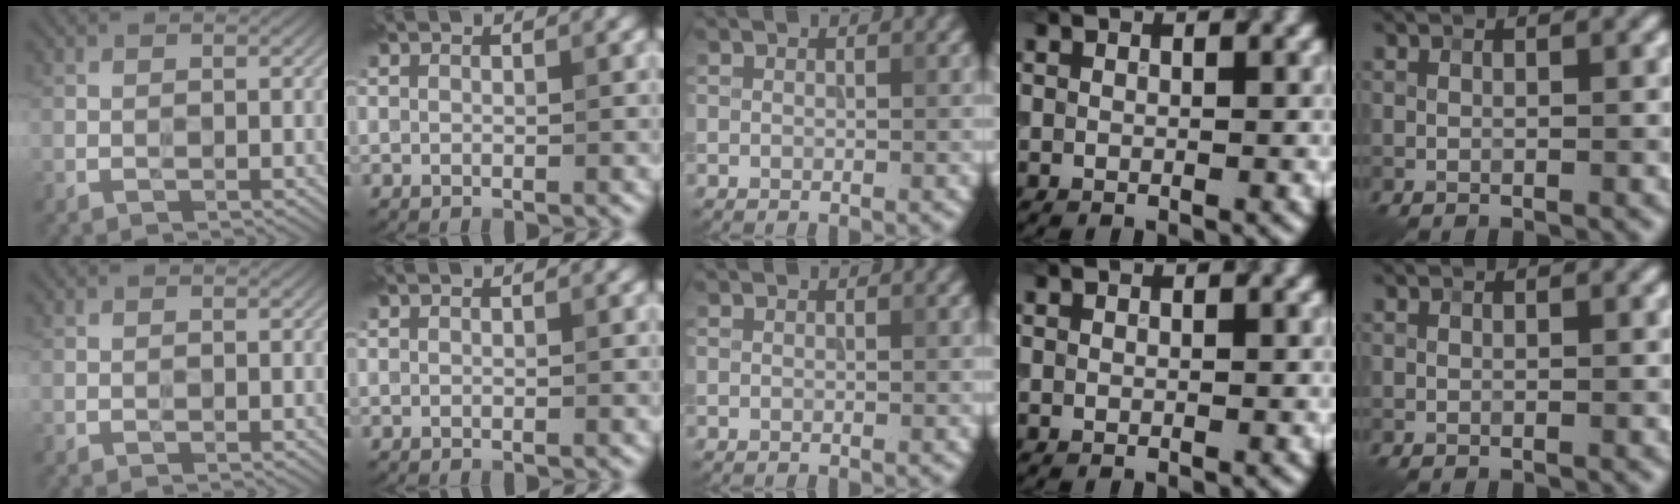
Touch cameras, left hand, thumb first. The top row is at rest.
{}